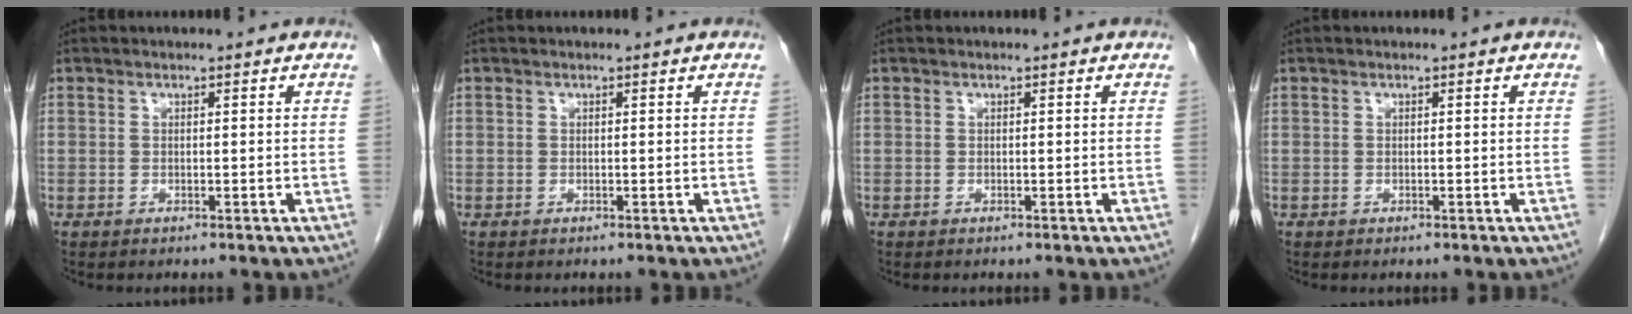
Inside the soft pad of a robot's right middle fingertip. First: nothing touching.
{"total": 0.0}
{"total": 0.0}
{"total": 0.0}